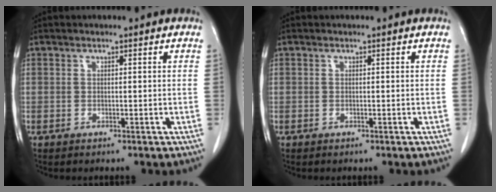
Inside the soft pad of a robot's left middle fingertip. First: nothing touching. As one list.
[{"total": 0.0}]